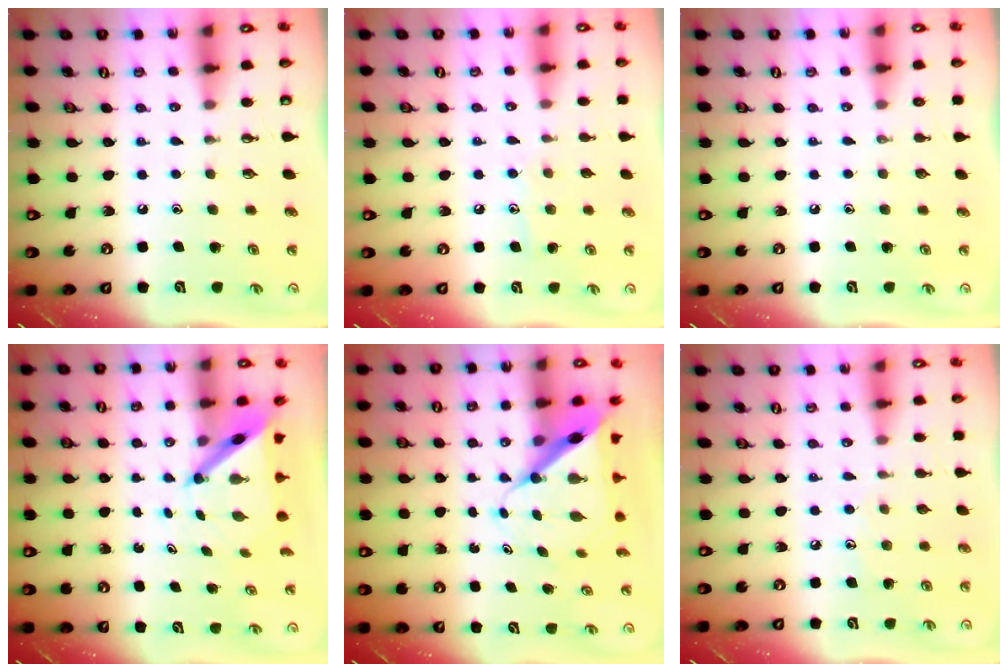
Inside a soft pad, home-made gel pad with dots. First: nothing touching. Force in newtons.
{"total": 6.6, "press": 6.6, "slide": 0.4}
{"total": 0.0}
{"total": 5.1, "press": 5.0, "slide": 0.5}
{"total": 9.1, "press": 9.1, "slide": 0.5}
{"total": 5.4, "press": 5.4, "slide": 0.6}